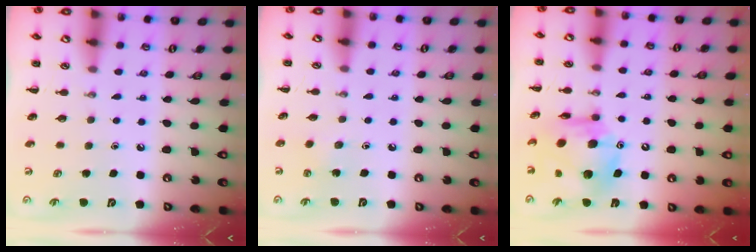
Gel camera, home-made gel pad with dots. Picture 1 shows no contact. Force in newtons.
{"total": 4.4, "press": 4.2, "slide": 1.5}
{"total": 11.6, "press": 11.1, "slide": 3.3}